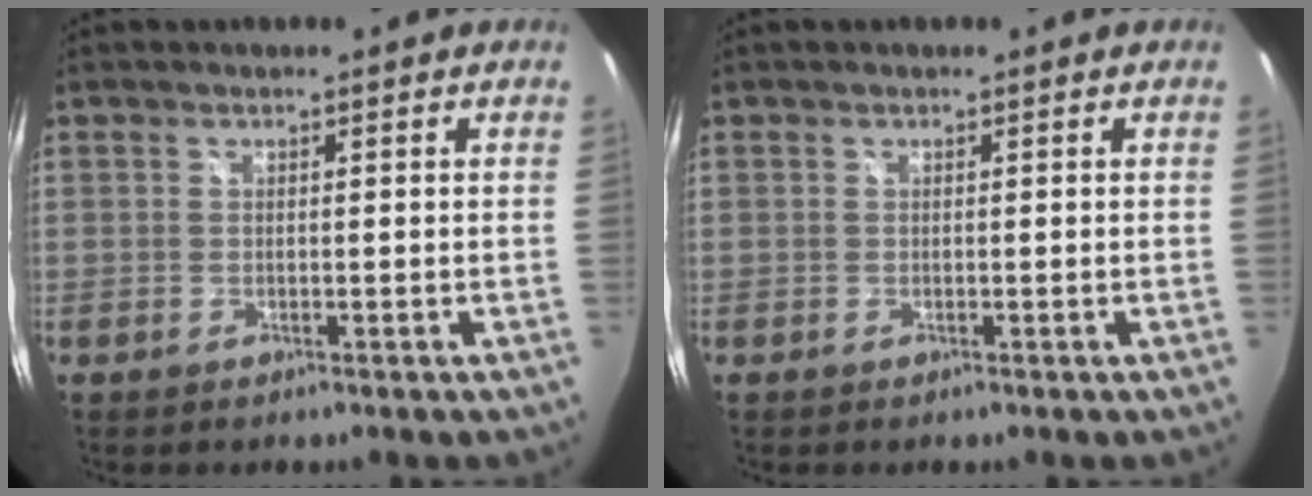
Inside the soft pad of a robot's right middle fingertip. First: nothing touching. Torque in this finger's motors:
{"motor_torque": [-0.02, -0.20, 0.01, 0.01]}